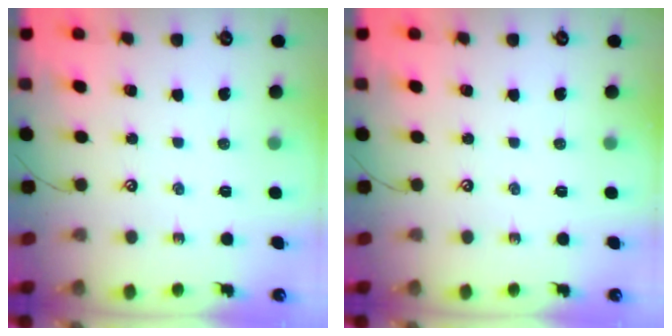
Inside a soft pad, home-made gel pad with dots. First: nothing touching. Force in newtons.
{"total": 0.0}